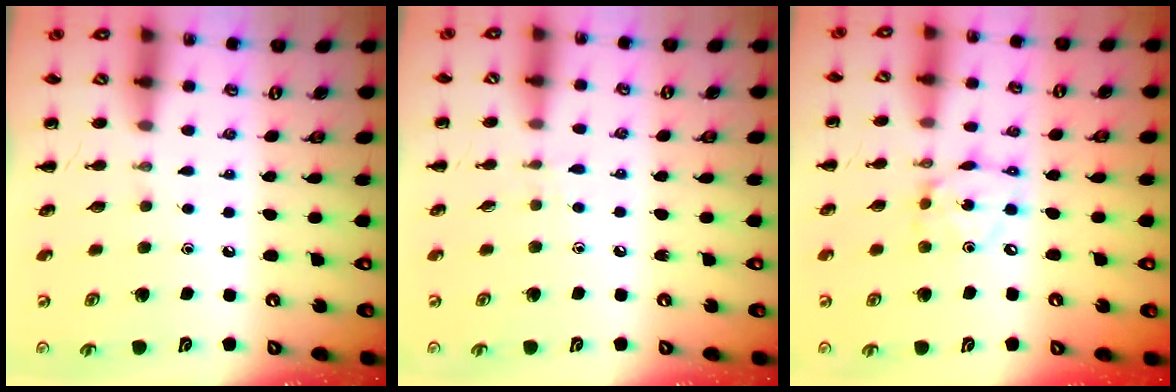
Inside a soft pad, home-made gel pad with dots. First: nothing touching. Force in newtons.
{"total": 2.9, "press": 2.6, "slide": 1.2}
{"total": 7.5, "press": 7.4, "slide": 1.5}